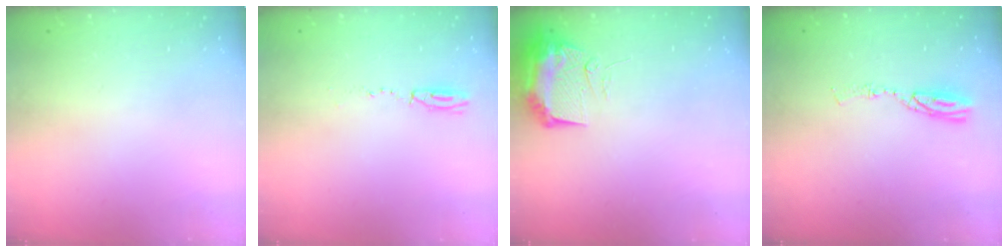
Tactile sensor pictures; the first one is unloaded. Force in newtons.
{"total": 3.9, "press": 3.8, "slide": 0.9}
{"total": 9.8, "press": 9.7, "slide": 1.2}
{"total": 5.0, "press": 5.0, "slide": 0.2}